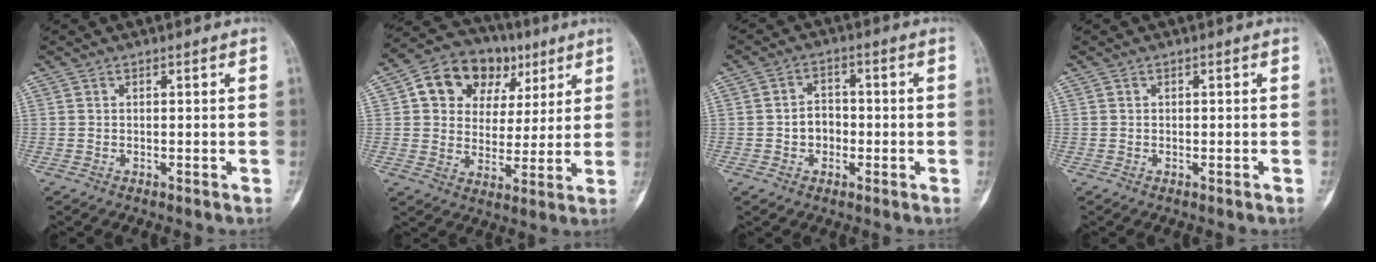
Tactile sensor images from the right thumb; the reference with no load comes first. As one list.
[{"total": 15.6, "force": [6.3, 12.0, 7.7], "torque": [-0.075, 0.009, 0.103]}, {"total": 4.6, "force": [-1.0, 3.8, 2.4], "torque": [-0.018, 0.016, -0.021]}, {"total": 0.0}]